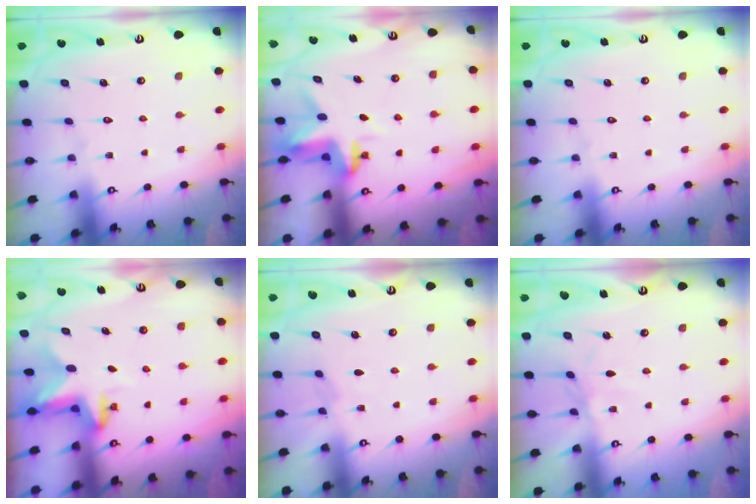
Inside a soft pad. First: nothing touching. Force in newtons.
{"total": 3.3, "press": 3.2, "slide": 0.4}
{"total": 0.0}
{"total": 2.7, "press": 2.7, "slide": 0.5}
{"total": 2.3, "press": 2.3, "slide": 0.5}
{"total": 2.6, "press": 2.6, "slide": 0.4}